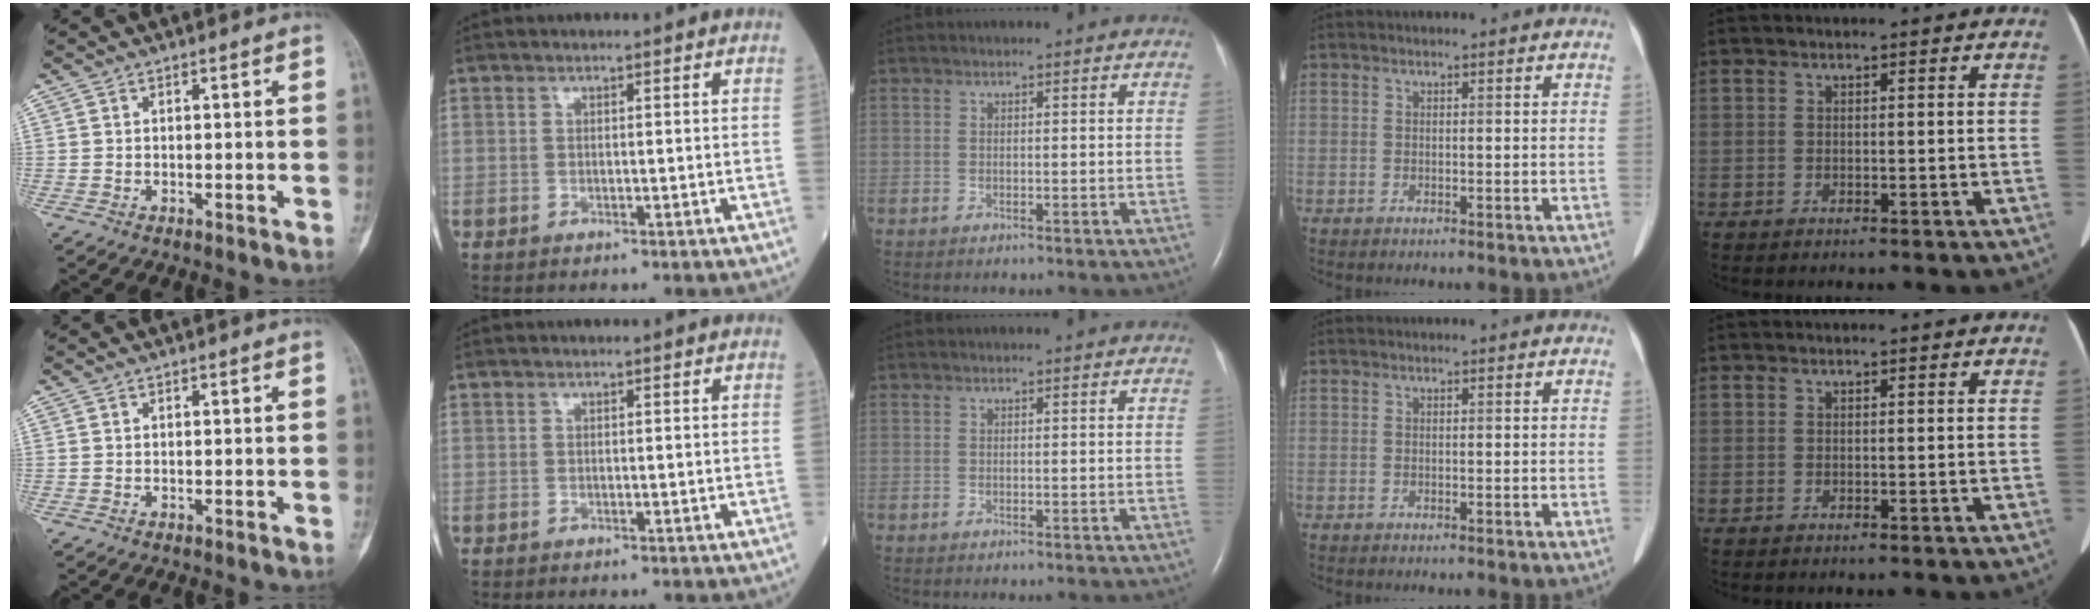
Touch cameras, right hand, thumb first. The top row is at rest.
{}